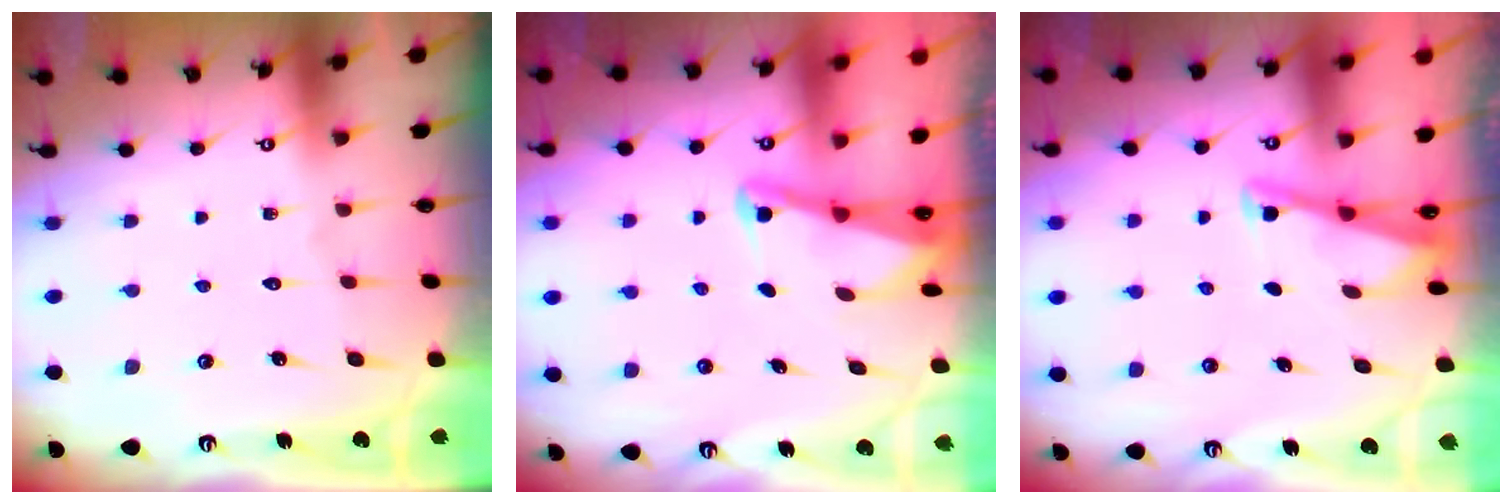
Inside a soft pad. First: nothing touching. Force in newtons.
{"total": 2.2, "press": 2.2, "slide": 0.3}
{"total": 2.7, "press": 2.7, "slide": 0.3}